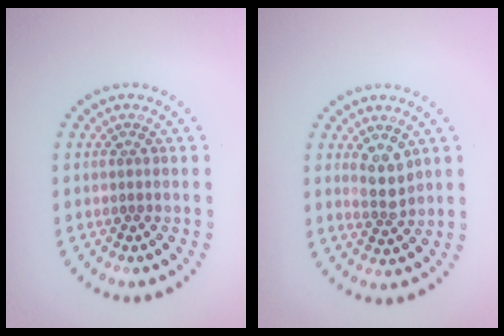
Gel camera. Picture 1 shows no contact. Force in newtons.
{"total": 2.5, "press": 2.2, "slide": 1.1}